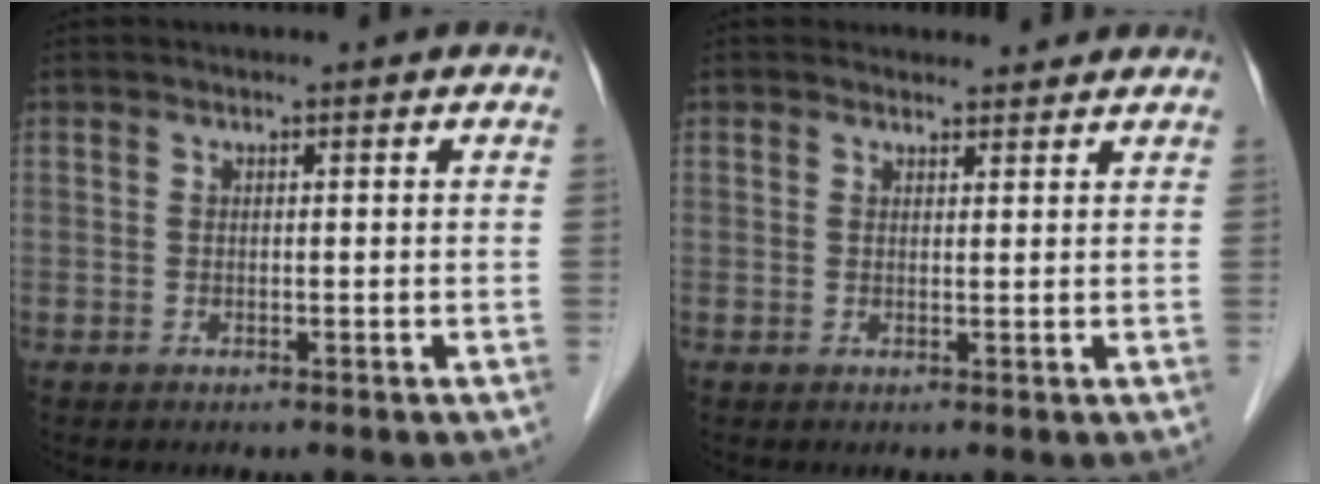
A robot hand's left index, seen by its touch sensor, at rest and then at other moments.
{"total": 2.4, "force": [2.2, 0.9, -0.1], "torque": [0.000, 0.007, 0.026]}